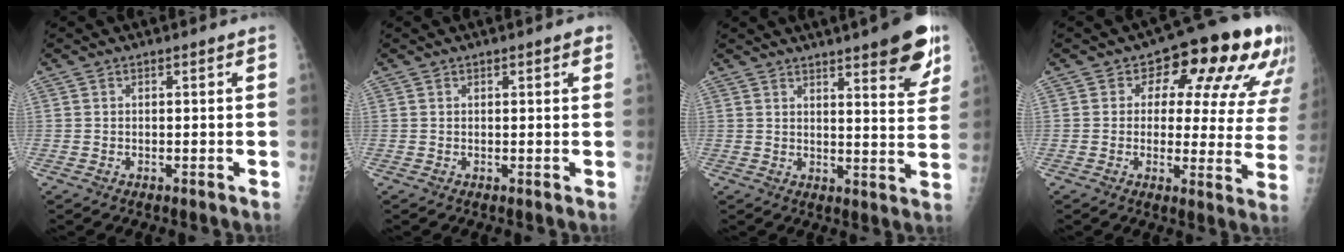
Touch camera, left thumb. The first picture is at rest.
{"total": 1.9, "force": [1.0, 0.6, 1.4], "torque": [-0.011, -0.001, 0.012]}
{"total": 12.5, "force": [7.8, 2.7, 9.4], "torque": [-0.094, -0.039, 0.099]}
{"total": 18.1, "force": [8.1, 9.1, 13.4], "torque": [-0.120, -0.017, 0.089]}